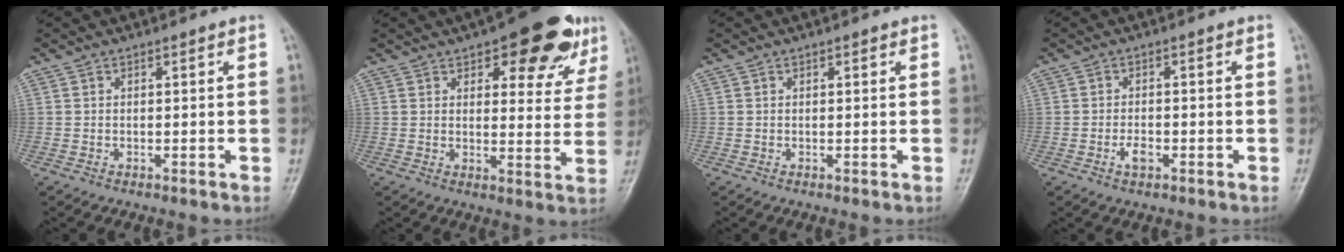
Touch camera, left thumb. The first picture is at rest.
{"total": 14.9, "force": [8.5, 6.2, 10.6], "torque": [-0.085, -0.030, 0.107]}
{"total": 0.7, "force": [0.4, 0.3, 0.5], "torque": [-0.004, 0.000, 0.004]}
{"total": 2.5, "force": [-1.1, 1.3, 1.8], "torque": [-0.032, 0.005, -0.021]}